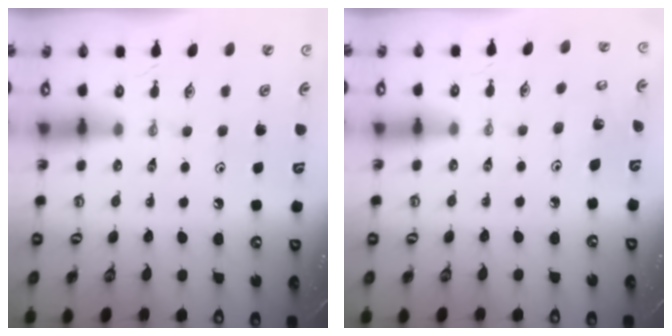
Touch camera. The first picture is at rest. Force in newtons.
{"total": 3.0, "press": 2.9, "slide": 0.3}